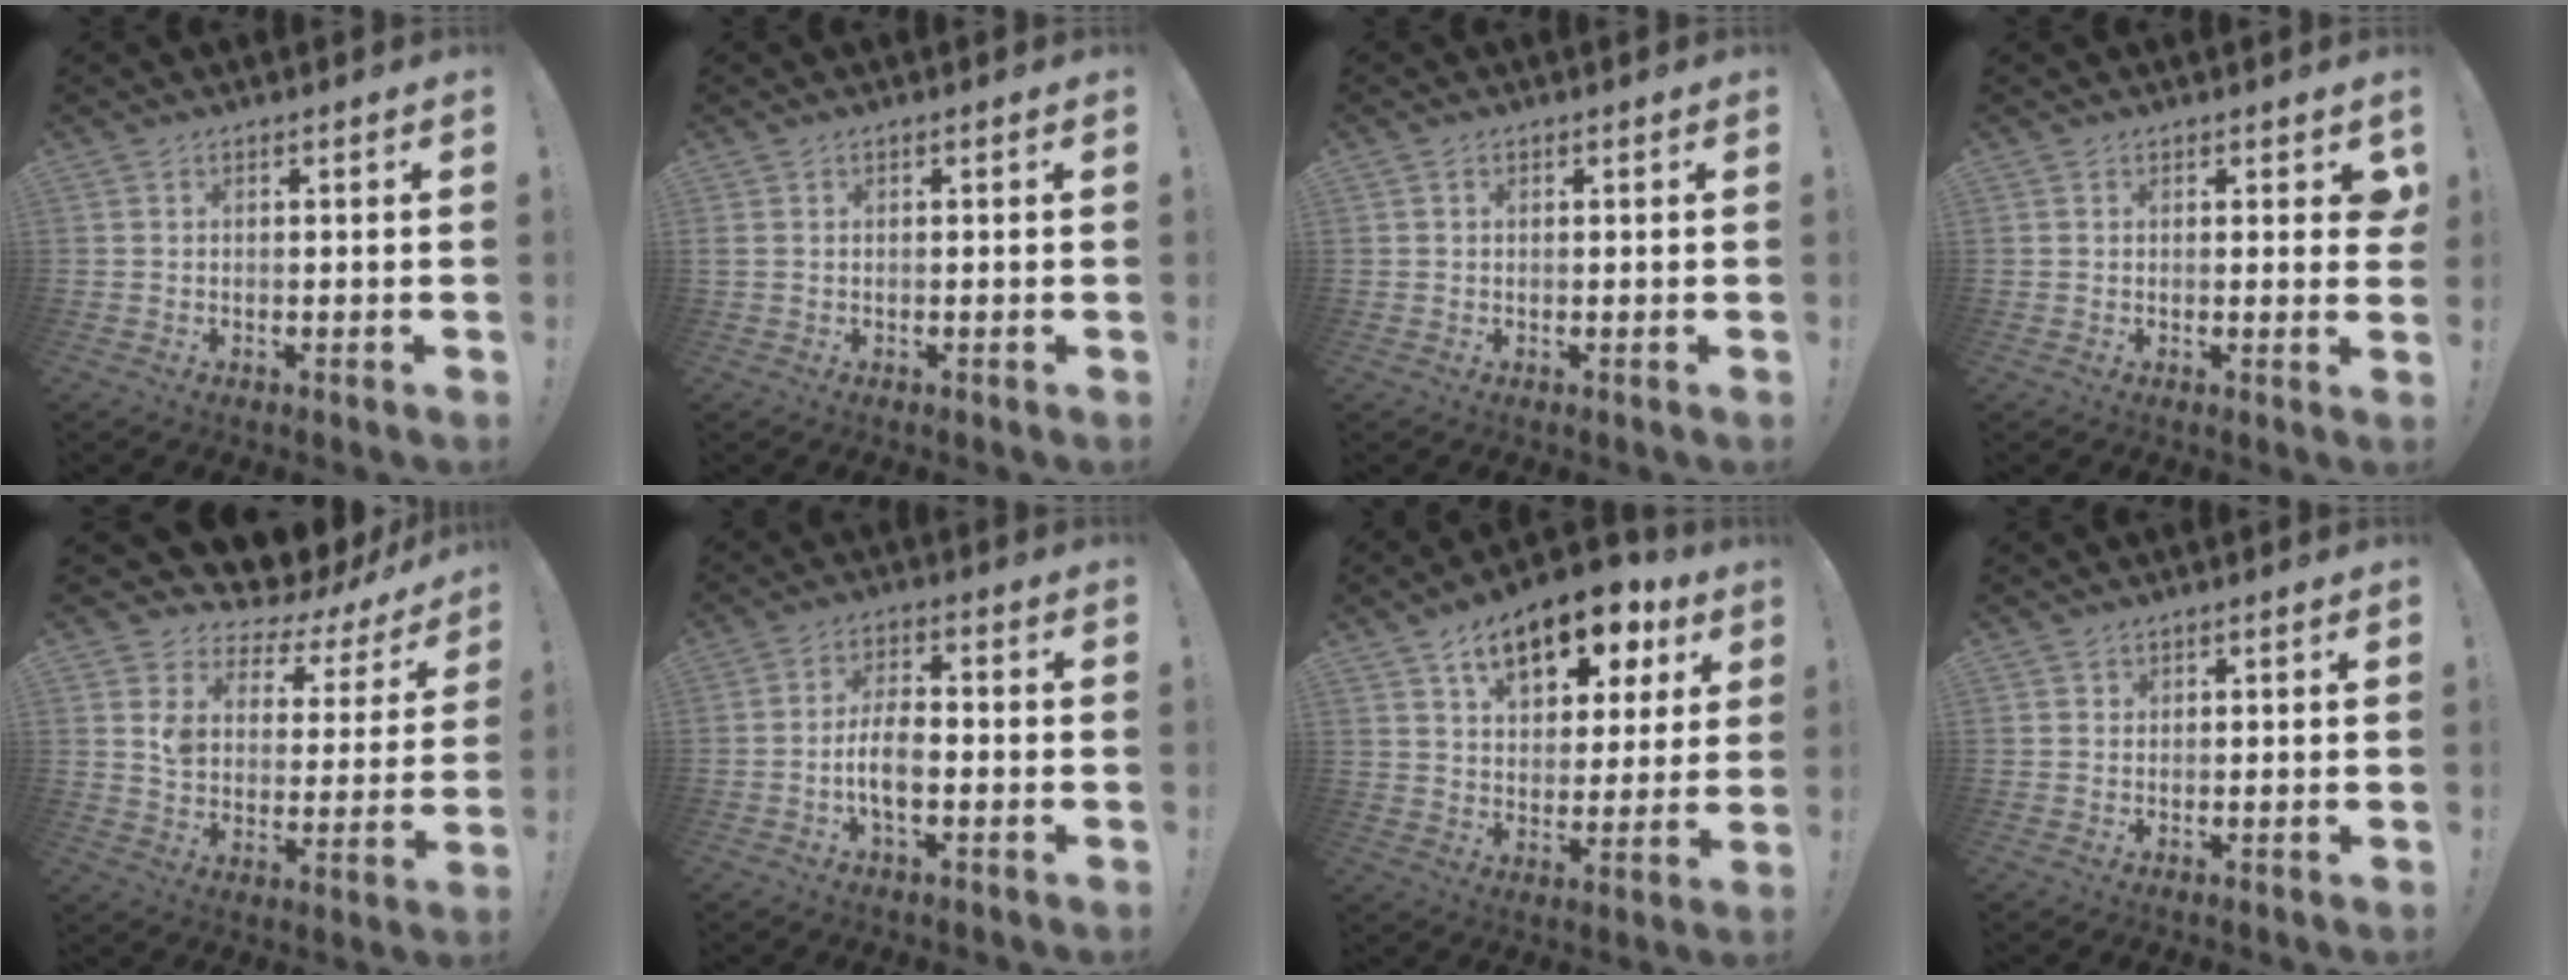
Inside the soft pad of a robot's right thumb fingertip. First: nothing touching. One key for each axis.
{"total": 0.6, "fx": 0.2, "fy": 0.3, "fz": 0.4, "tx": -0.013, "ty": 0.003, "tz": 0.005}
{"total": 0.5, "fx": 0.1, "fy": 0.5, "fz": 0.0, "tx": 0.002, "ty": 0.001, "tz": 0.002}
{"total": 2.1, "fx": 0.8, "fy": 1.4, "fz": 1.3, "tx": 0.000, "ty": -0.004, "tz": 0.013}
{"total": 7.2, "fx": 5.3, "fy": 3.6, "fz": 3.1, "tx": -0.061, "ty": -0.064, "tz": 0.087}
{"total": 7.9, "fx": -2.4, "fy": 3.5, "fz": 6.7, "tx": -0.133, "ty": 0.002, "tz": -0.048}
{"total": 16.3, "fx": 9.4, "fy": 8.4, "fz": 10.3, "tx": -0.148, "ty": -0.057, "tz": 0.158}
{"total": 1.0, "fx": 0.6, "fy": 0.7, "fz": 0.0, "tx": 0.003, "ty": -0.001, "tz": 0.012}